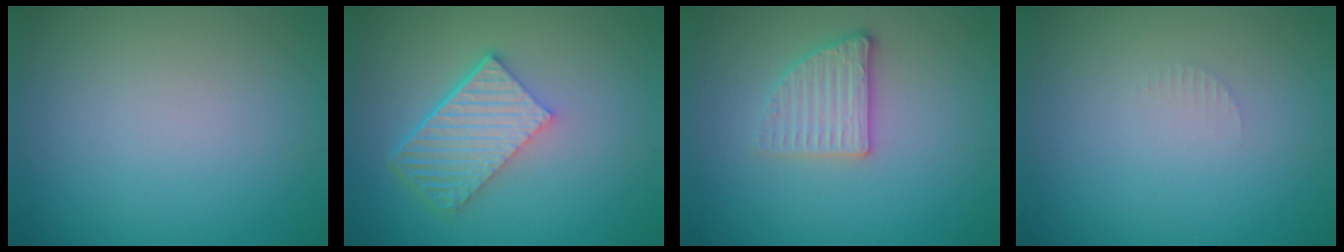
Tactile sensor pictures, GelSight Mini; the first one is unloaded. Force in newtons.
{"total": 5.8, "press": 4.1, "slide": 4.1}
{"total": 2.7, "press": 2.5, "slide": 1.0}
{"total": 0.7, "press": 0.6, "slide": 0.1}